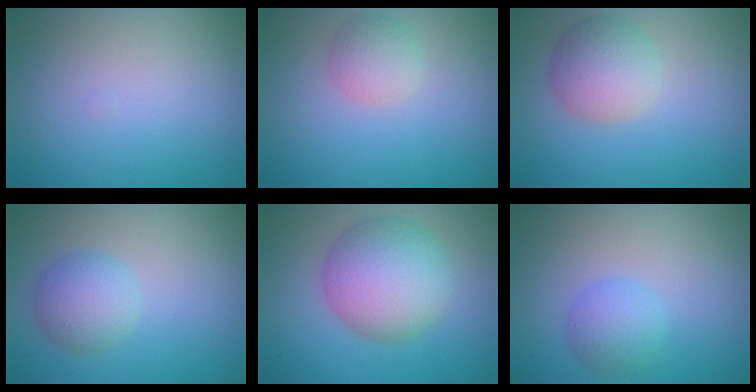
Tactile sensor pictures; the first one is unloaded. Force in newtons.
{"total": 2.3, "press": 2.3, "slide": 0.2}
{"total": 3.9, "press": 3.9, "slide": 0.1}
{"total": 3.1, "press": 3.1, "slide": 0.1}
{"total": 7.4, "press": 7.4, "slide": 0.1}
{"total": 2.4, "press": 2.4, "slide": 0.0}